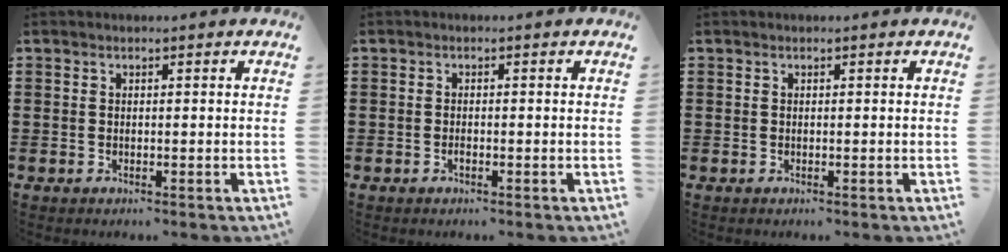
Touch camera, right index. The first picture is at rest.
{"total": 0.6, "force": [-0.4, 0.2, 0.4], "torque": [-0.009, -0.005, -0.005]}
{"total": 0.0}